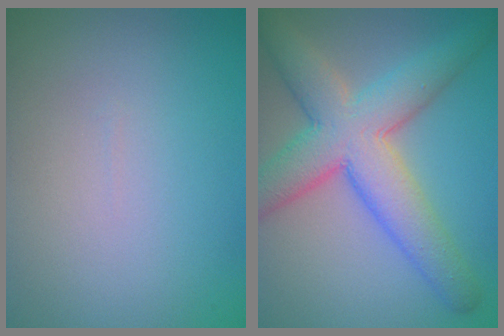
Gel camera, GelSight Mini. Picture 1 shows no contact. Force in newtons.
{"total": 8.2, "press": 8.2, "slide": 0.2}